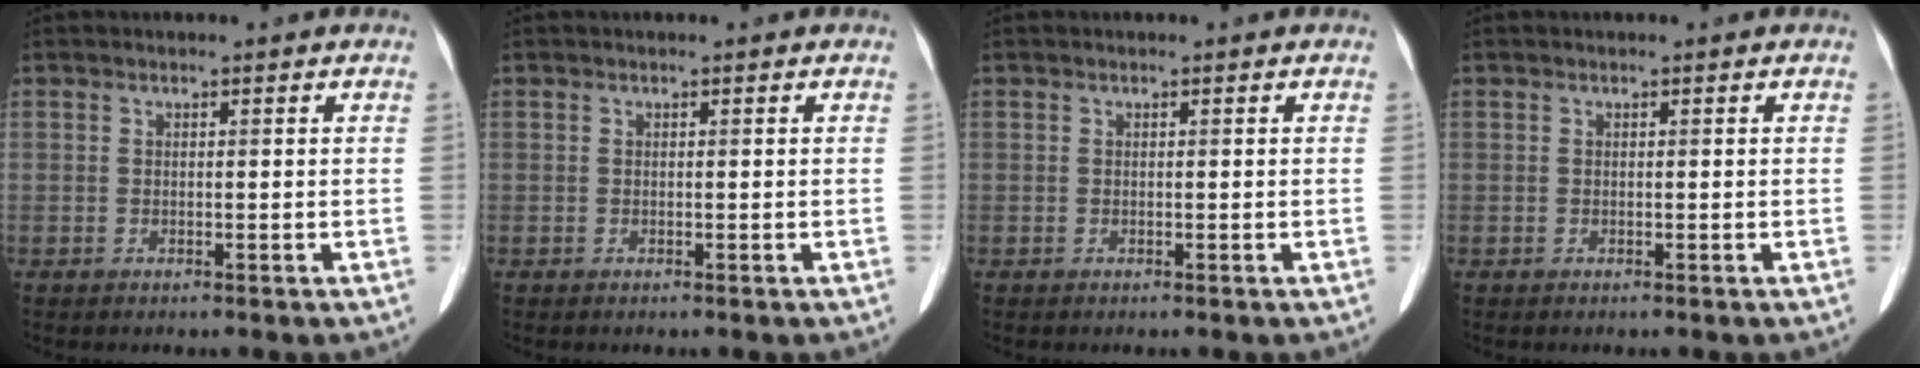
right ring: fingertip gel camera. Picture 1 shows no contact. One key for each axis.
{"total": 0.0}
{"total": 0.0}
{"total": 0.0}